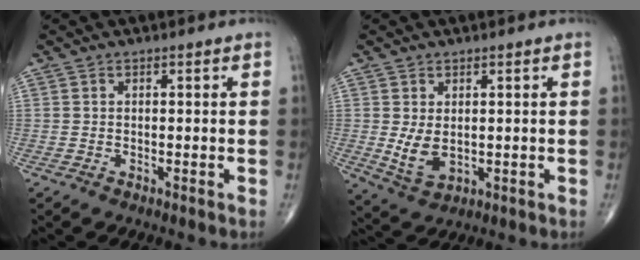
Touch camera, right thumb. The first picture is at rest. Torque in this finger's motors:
{"motor_torque": [-0.25, 0.66, 0.45, 0.31, 0.13]}